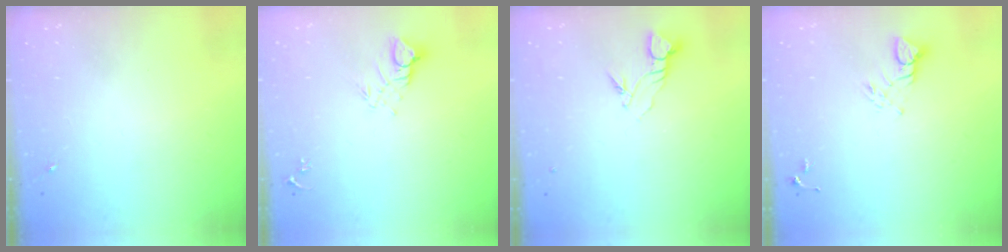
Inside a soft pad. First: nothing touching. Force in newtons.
{"total": 5.0, "press": 5.0, "slide": 0.3}
{"total": 3.7, "press": 3.7, "slide": 0.4}
{"total": 3.9, "press": 3.9, "slide": 0.5}